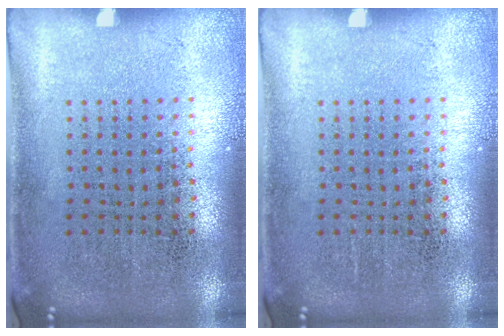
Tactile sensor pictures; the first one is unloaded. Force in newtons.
{"total": 0.0}